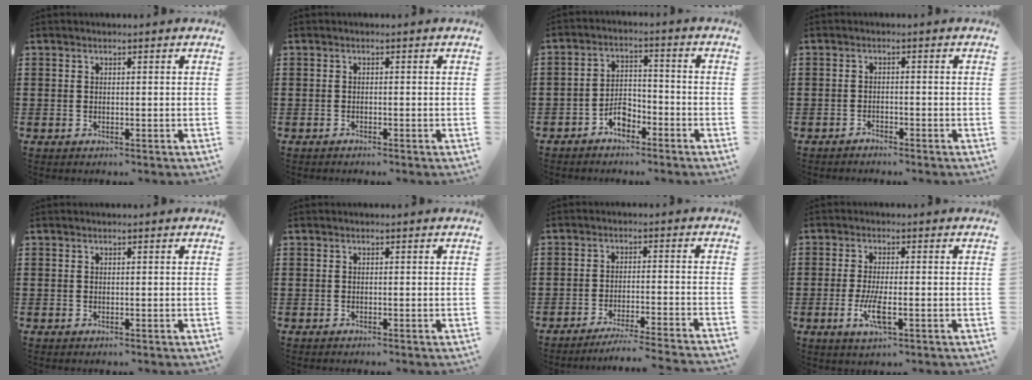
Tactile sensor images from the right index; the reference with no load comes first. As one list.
[{"total": 0.6, "force": [-0.6, 0.0, 0.1], "torque": [-0.002, -0.002, -0.011]}, {"total": 4.4, "force": [-3.1, 2.1, 2.3], "torque": [-0.045, 0.008, -0.059]}, {"total": 1.3, "force": [-1.3, 0.1, 0.0], "torque": [-0.003, 0.003, -0.027]}, {"total": 0.0}, {"total": 0.0}, {"total": 3.8, "force": [-3.6, -0.7, 1.3], "torque": [-0.022, -0.007, -0.072]}, {"total": 4.7, "force": [-1.6, 0.9, 4.3], "torque": [-0.098, -0.014, -0.034]}]